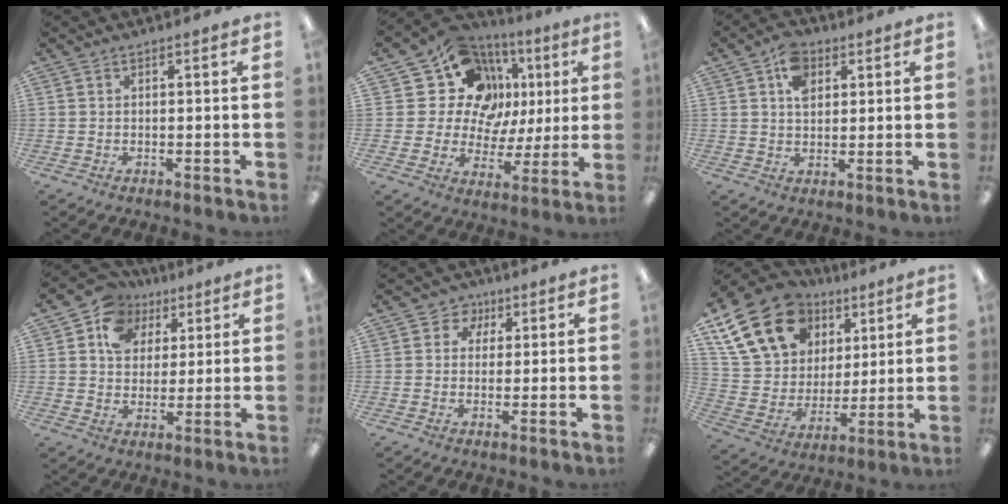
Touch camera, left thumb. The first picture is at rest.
{"total": 17.7, "force": [6.5, 14.2, 8.3], "torque": [-0.149, -0.032, 0.130]}
{"total": 7.2, "force": [3.1, 5.1, 4.1], "torque": [-0.069, 0.004, 0.055]}
{"total": 10.6, "force": [5.6, 8.3, 3.7], "torque": [-0.072, -0.019, 0.107]}
{"total": 4.3, "force": [1.5, 4.0, 0.8], "torque": [-0.015, 0.002, 0.024]}
{"total": 20.5, "force": [10.9, 14.7, 9.3], "torque": [-0.183, -0.035, 0.212]}